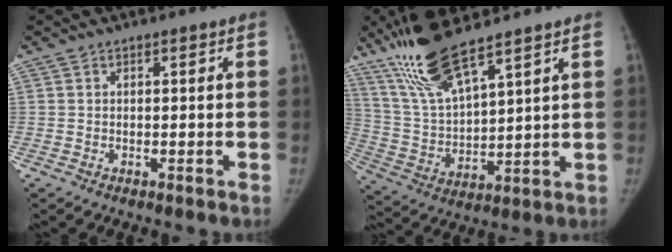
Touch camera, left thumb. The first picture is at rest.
{"total": 14.3, "force": [10.5, 2.7, 9.3], "torque": [-0.186, -0.046, 0.221]}